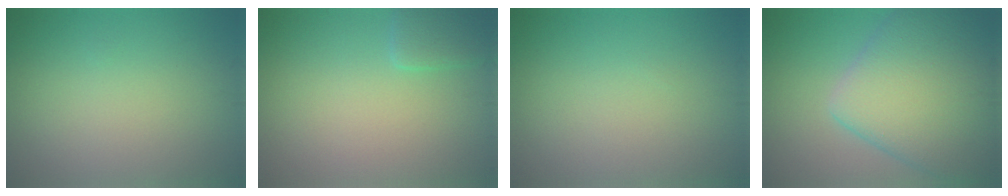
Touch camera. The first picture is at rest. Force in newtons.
{"total": 2.3, "press": 2.3, "slide": 0.2}
{"total": 0.0}
{"total": 10.8, "press": 10.8, "slide": 0.6}